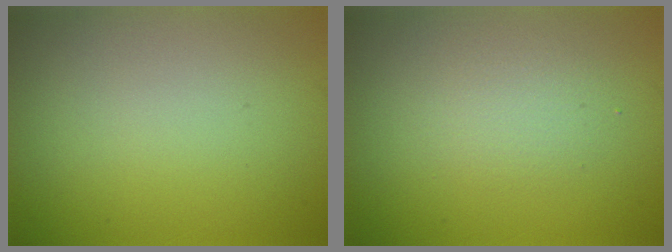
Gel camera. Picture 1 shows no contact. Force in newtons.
{"total": 1.8, "press": 1.8, "slide": 0.1}